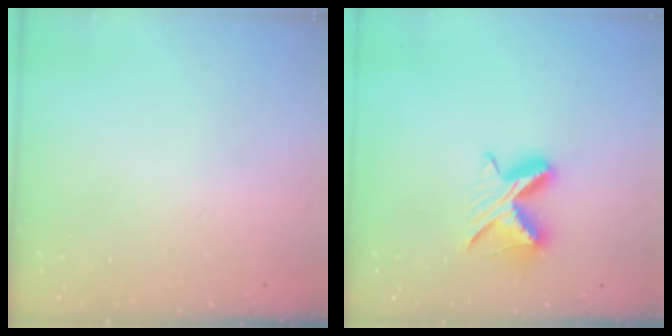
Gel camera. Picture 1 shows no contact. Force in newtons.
{"total": 8.9, "press": 8.9, "slide": 0.1}